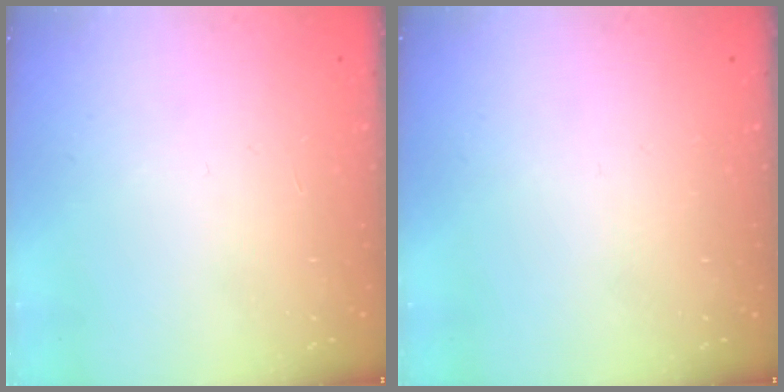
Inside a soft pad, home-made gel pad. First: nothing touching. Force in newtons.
{"total": 0.0}